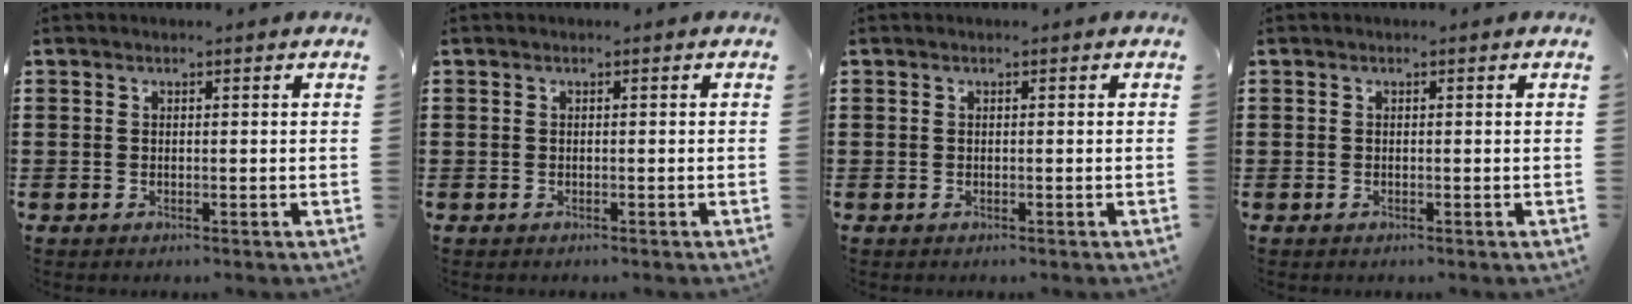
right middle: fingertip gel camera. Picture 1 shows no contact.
{"total": 0.0}
{"total": 0.0}
{"total": 0.0}